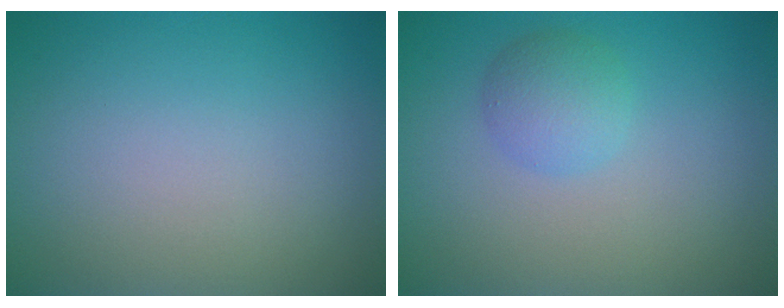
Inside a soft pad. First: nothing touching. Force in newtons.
{"total": 2.4, "press": 2.4, "slide": 0.1}